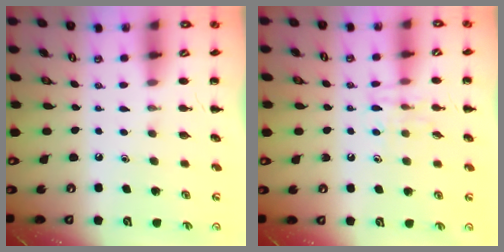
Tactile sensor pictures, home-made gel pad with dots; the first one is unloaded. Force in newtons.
{"total": 6.7, "press": 6.7, "slide": 0.6}